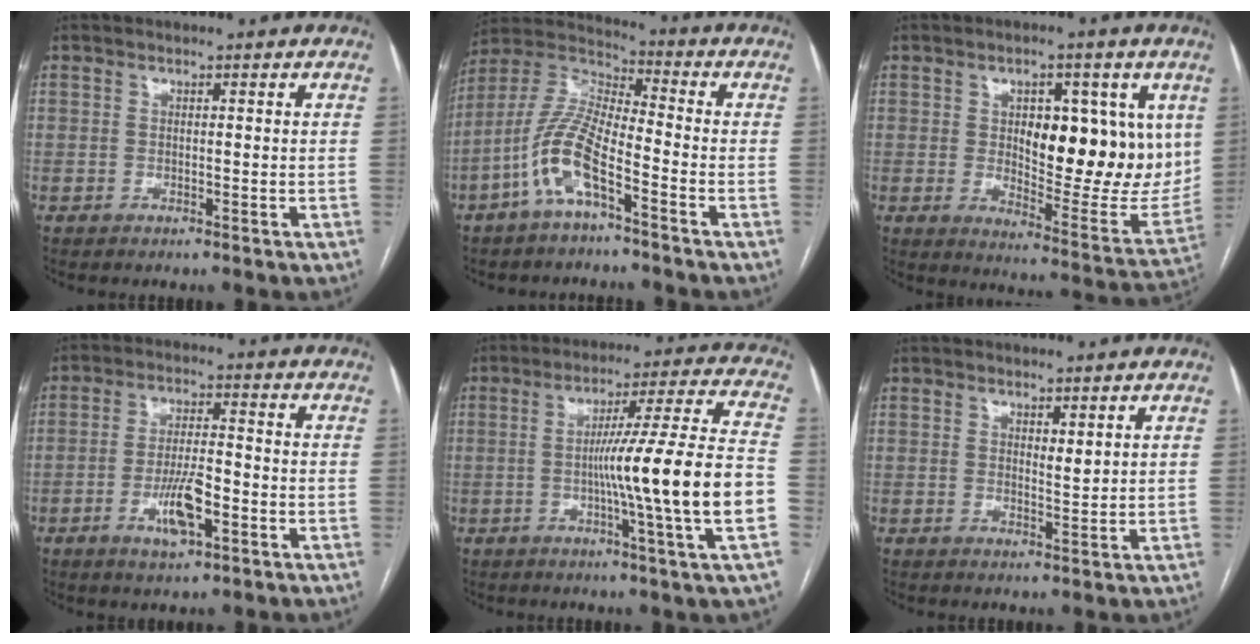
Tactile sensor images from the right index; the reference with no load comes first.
{"total": 10.9, "force": [-5.3, 2.6, 9.2], "torque": [-0.208, 0.007, -0.107]}
{"total": 16.3, "force": [3.8, 6.6, 14.4], "torque": [-0.183, 0.001, 0.066]}
{"total": 7.3, "force": [-2.9, 1.9, 6.5], "torque": [-0.127, 0.001, -0.044]}
{"total": 17.0, "force": [-3.4, -2.1, 16.5], "torque": [-0.257, 0.000, -0.059]}
{"total": 1.5, "force": [0.9, 0.3, 1.1], "torque": [-0.020, -0.009, 0.019]}